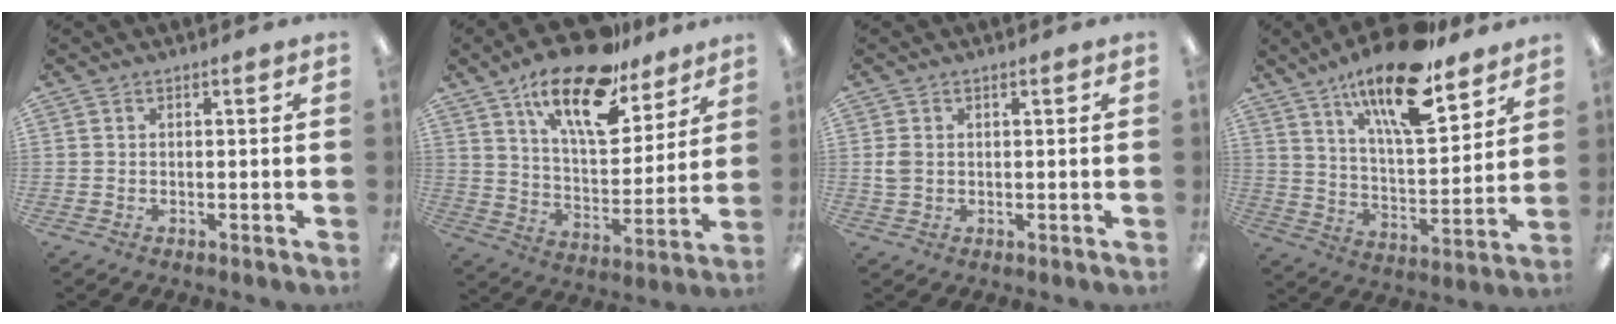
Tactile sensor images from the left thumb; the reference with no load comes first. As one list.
[{"total": 20.3, "force": [13.6, 8.5, 12.5], "torque": [-0.207, -0.072, 0.233]}, {"total": 2.4, "force": [0.3, 1.7, 1.6], "torque": [-0.033, 0.006, 0.005]}, {"total": 19.4, "force": [14.0, 6.1, 12.0], "torque": [-0.201, -0.080, 0.232]}]